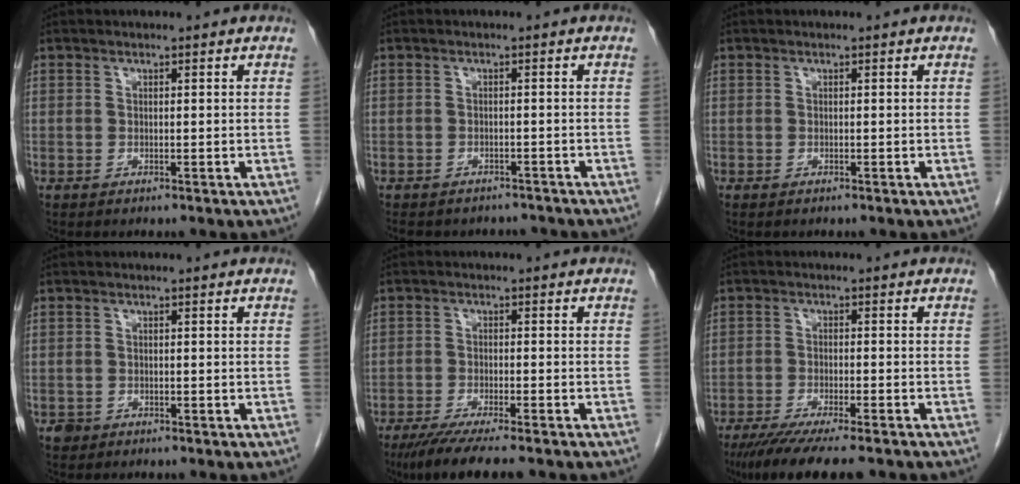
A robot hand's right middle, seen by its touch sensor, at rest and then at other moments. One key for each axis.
{"total": 8.9, "fx": -7.9, "fy": 3.6, "fz": 1.8, "tx": -0.034, "ty": 0.008, "tz": -0.094}
{"total": 0.0}
{"total": 1.0, "fx": -0.6, "fy": 0.8, "fz": 0.1, "tx": -0.001, "ty": 0.003, "tz": -0.009}
{"total": 8.8, "fx": -6.9, "fy": 0.7, "fz": 5.4, "tx": -0.080, "ty": -0.020, "tz": -0.109}
{"total": 11.5, "fx": -9.1, "fy": 1.5, "fz": 6.9, "tx": -0.098, "ty": -0.022, "tz": -0.139}